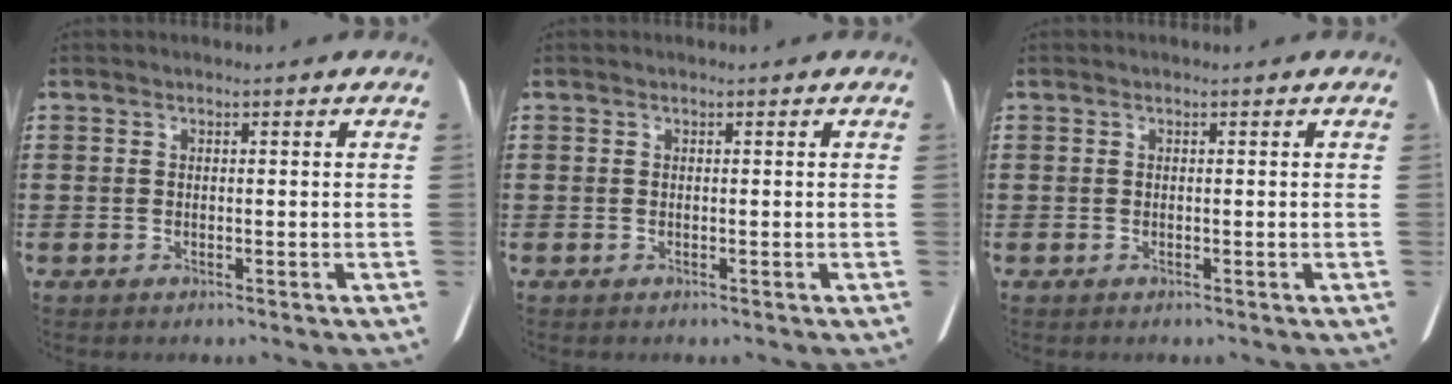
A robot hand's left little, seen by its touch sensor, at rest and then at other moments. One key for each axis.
{"total": 0.0}
{"total": 0.0}